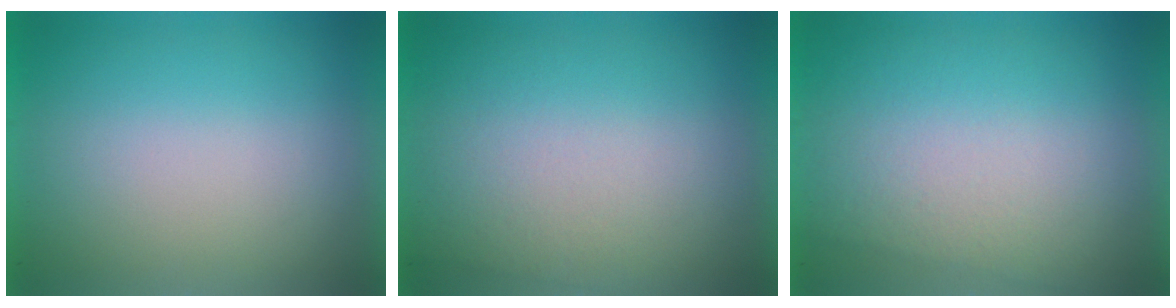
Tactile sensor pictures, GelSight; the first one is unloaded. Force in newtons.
{"total": 2.4}
{"total": 3.0}